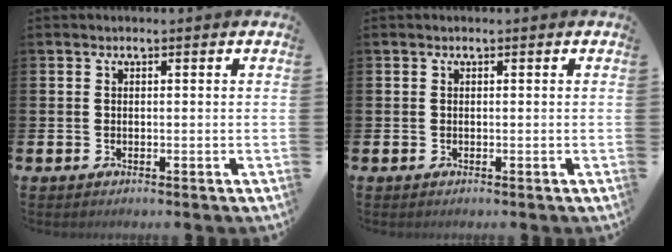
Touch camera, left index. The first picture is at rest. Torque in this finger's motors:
{"motor_torque": [0.00, 0.00, 0.00, 0.00]}